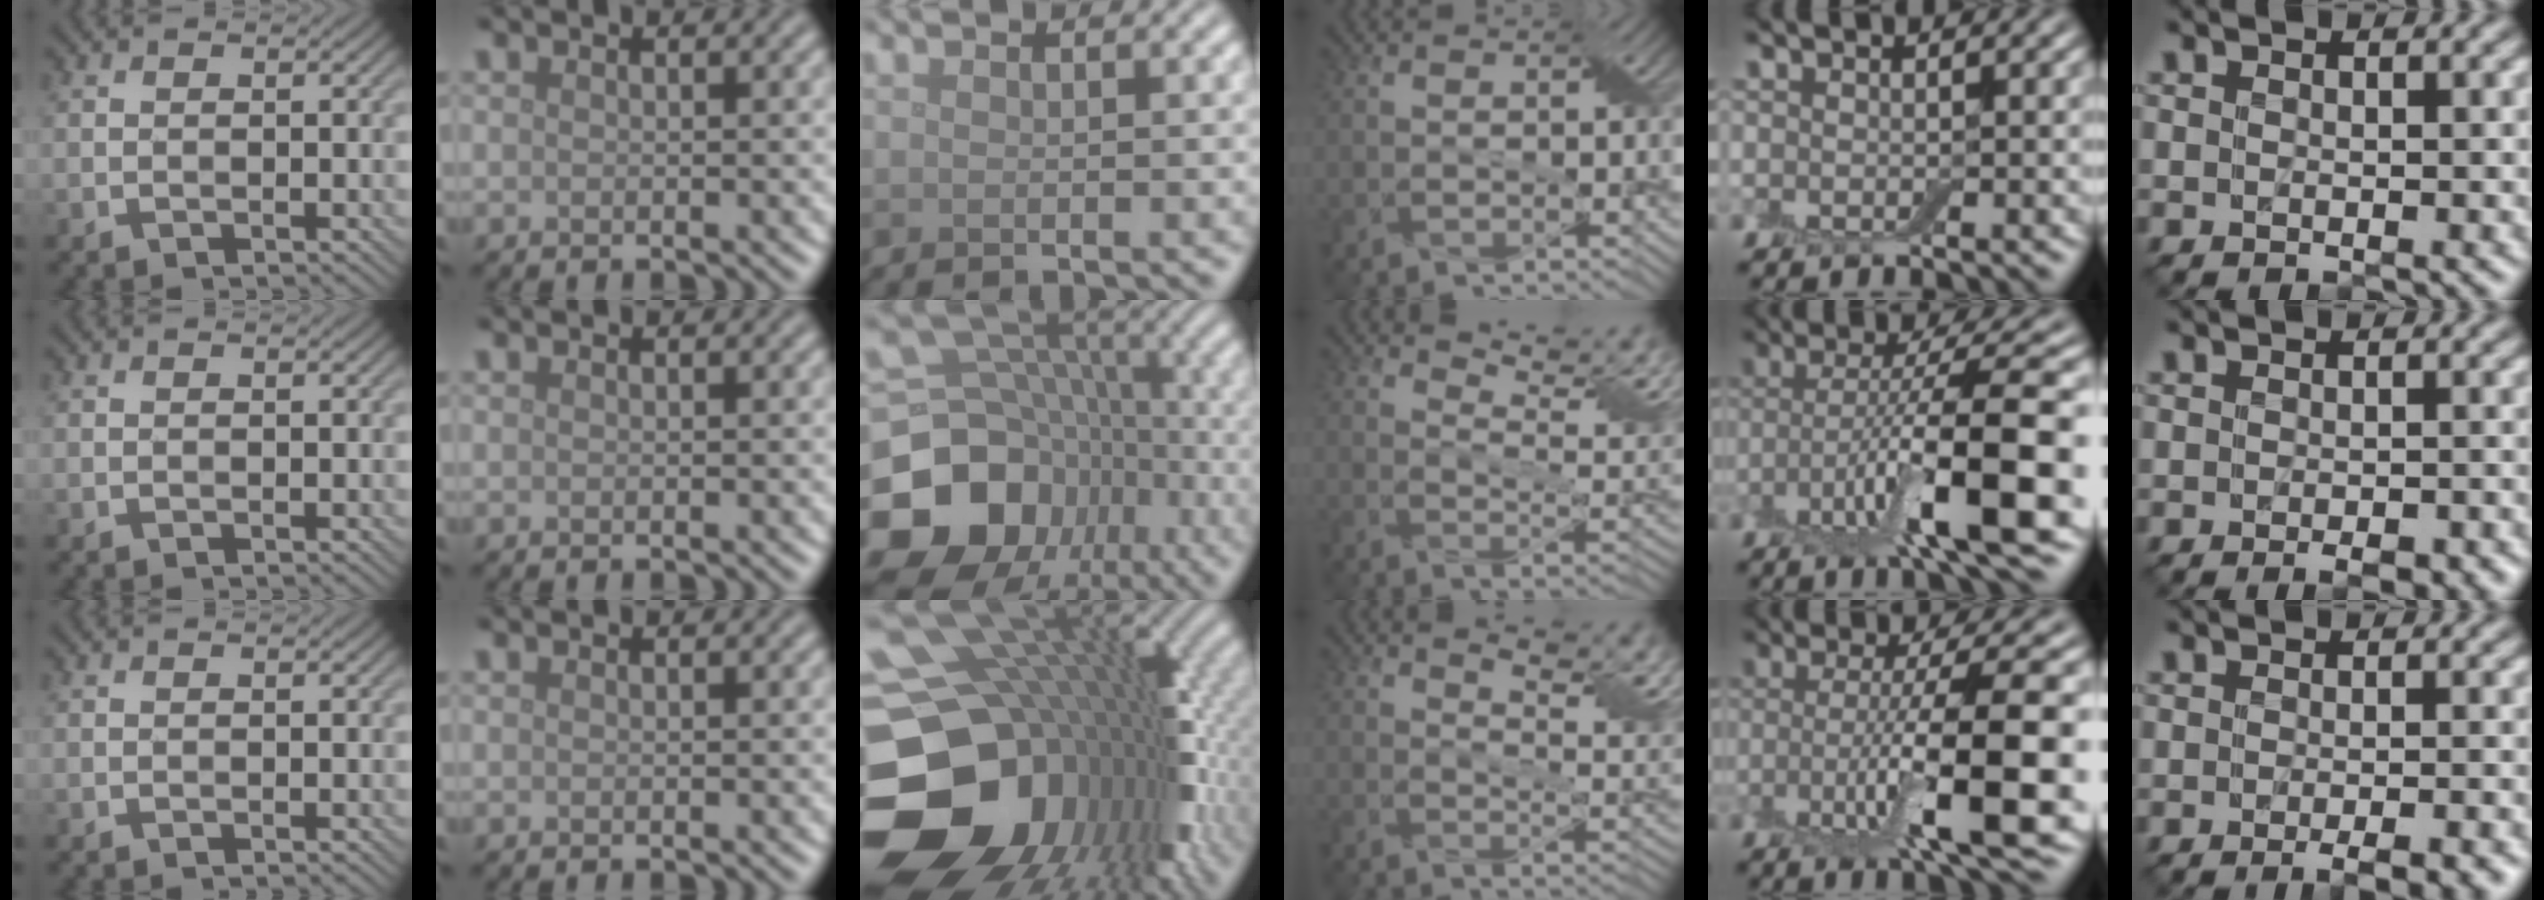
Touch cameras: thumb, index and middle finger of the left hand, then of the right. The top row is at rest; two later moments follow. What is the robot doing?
{"motion": "wrap", "object": "cling film"}